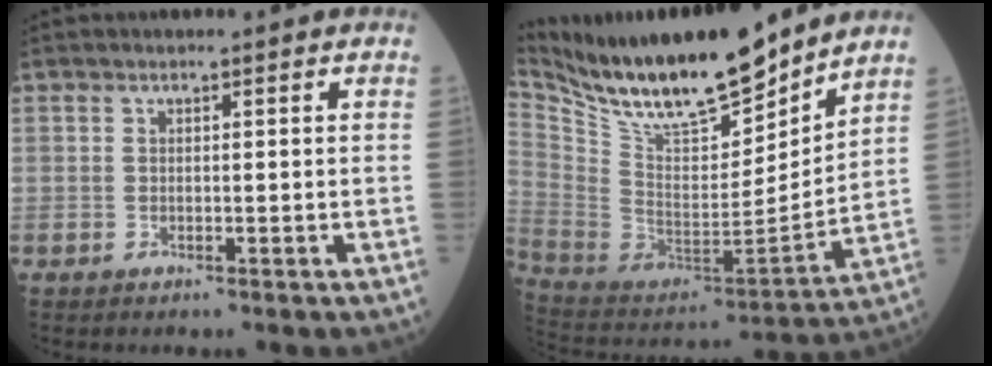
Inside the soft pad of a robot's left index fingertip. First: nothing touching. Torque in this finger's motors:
{"motor_torque": [1.04, -1.10, 0.45, 0.11]}